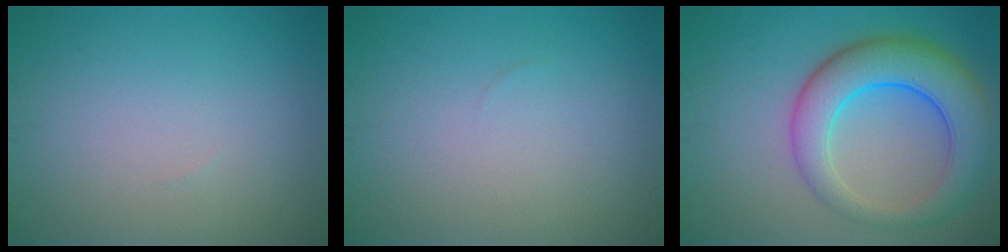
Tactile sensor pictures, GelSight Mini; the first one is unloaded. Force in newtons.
{"total": 0.0}
{"total": 8.0, "press": 8.0, "slide": 0.2}